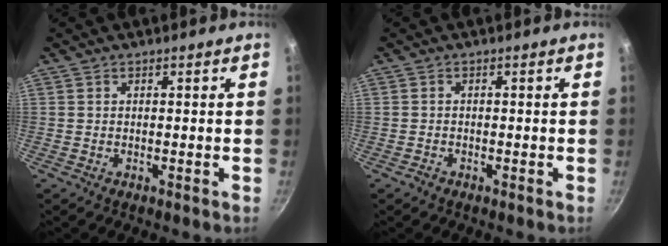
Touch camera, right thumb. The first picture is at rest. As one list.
[{"total": 0.8, "force": [-0.7, 0.5, 0.1], "torque": [-0.008, 0.007, -0.013]}]